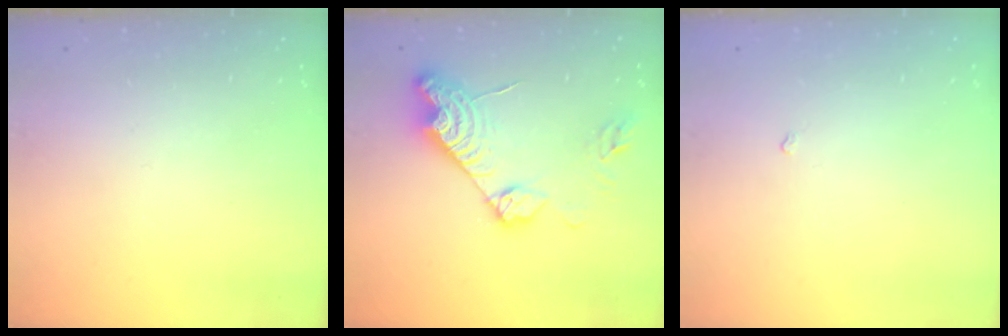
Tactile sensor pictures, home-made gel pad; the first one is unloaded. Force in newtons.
{"total": 16.0, "press": 15.9, "slide": 1.3}
{"total": 2.3, "press": 2.3, "slide": 0.3}